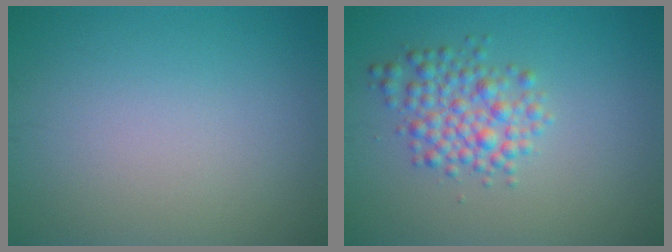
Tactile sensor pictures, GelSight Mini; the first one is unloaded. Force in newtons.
{"total": 3.7, "press": 3.7, "slide": 0.1}